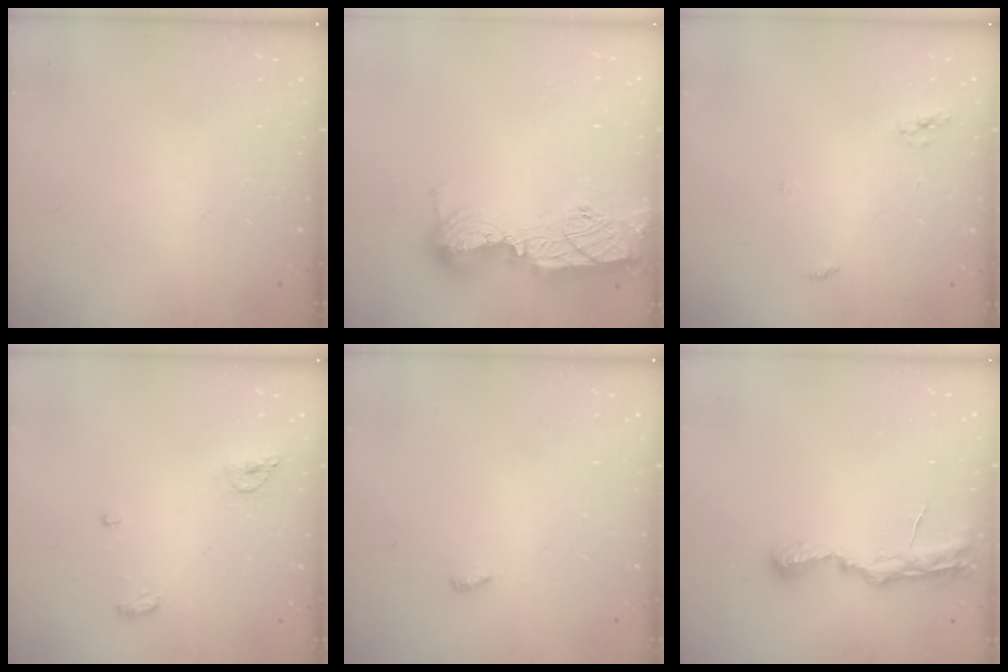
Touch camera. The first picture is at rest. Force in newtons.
{"total": 14.9, "press": 14.9, "slide": 0.9}
{"total": 3.8, "press": 3.8, "slide": 0.1}
{"total": 10.0, "press": 7.3, "slide": 6.9}
{"total": 3.6, "press": 3.6, "slide": 0.4}
{"total": 8.0, "press": 8.0, "slide": 0.7}